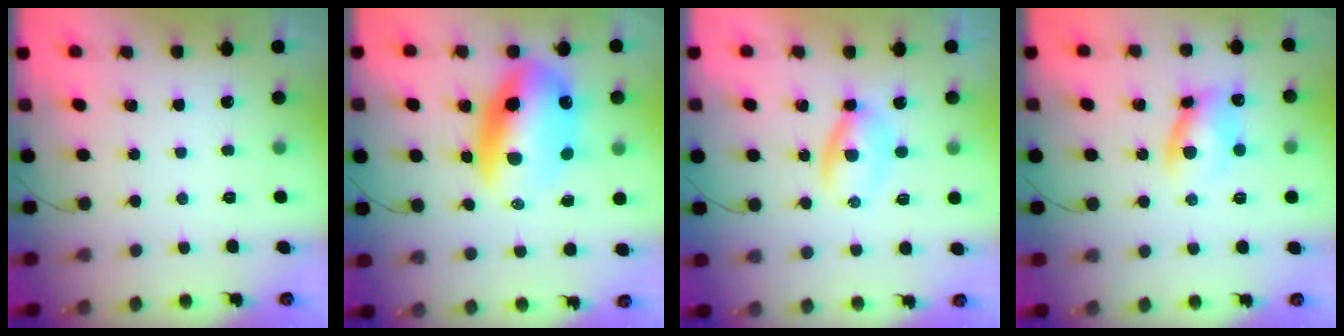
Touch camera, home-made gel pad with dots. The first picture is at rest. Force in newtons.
{"total": 17.0, "press": 16.4, "slide": 4.3}
{"total": 3.3, "press": 3.2, "slide": 1.1}
{"total": 9.4, "press": 9.4, "slide": 0.7}